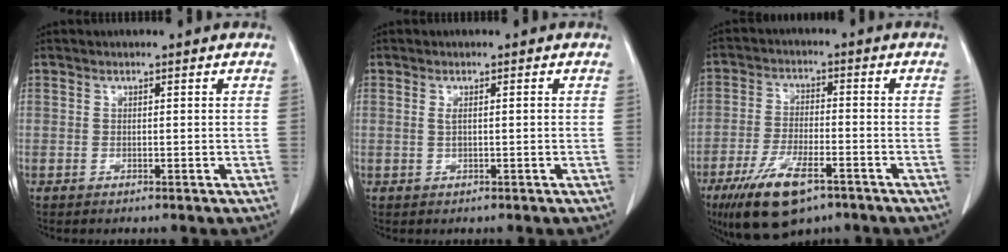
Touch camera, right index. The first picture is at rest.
{"total": 1.4, "force": [0.0, 0.3, 1.3], "torque": [-0.029, 0.004, 0.004]}
{"total": 11.8, "force": [-7.2, 3.9, 8.5], "torque": [-0.164, -0.017, -0.121]}